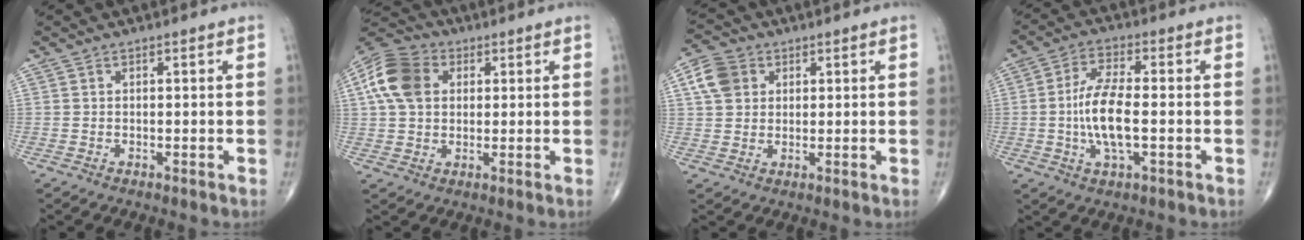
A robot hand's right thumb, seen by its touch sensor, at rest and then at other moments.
{"total": 11.7, "force": [2.8, 8.6, 7.5], "torque": [-0.137, 0.014, 0.042]}
{"total": 6.5, "force": [2.1, 5.3, 3.2], "torque": [-0.049, 0.004, 0.035]}
{"total": 10.0, "force": [-1.2, 3.4, 9.3], "torque": [-0.190, 0.009, -0.025]}